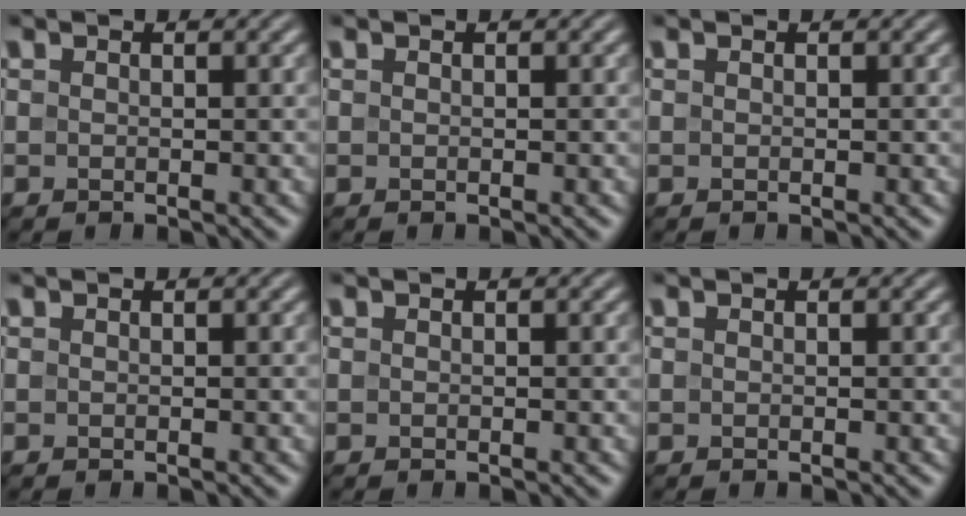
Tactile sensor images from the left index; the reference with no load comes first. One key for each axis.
{"total": 0.0}
{"total": 0.0}
{"total": 0.0}
{"total": 0.0}
{"total": 0.0}